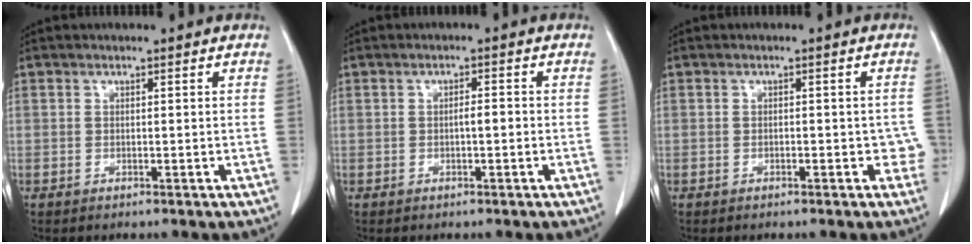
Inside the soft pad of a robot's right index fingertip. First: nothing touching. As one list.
[{"total": 1.5, "force": [-0.3, 0.4, 1.4], "torque": [-0.023, 0.003, -0.006]}, {"total": 3.2, "force": [-0.9, 1.6, 2.6], "torque": [-0.015, 0.009, -0.009]}]